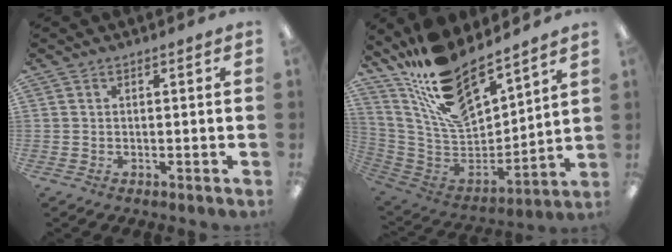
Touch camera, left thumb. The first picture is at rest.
{"total": 19.1, "force": [15.7, 6.4, 8.8], "torque": [-0.175, -0.116, 0.280]}